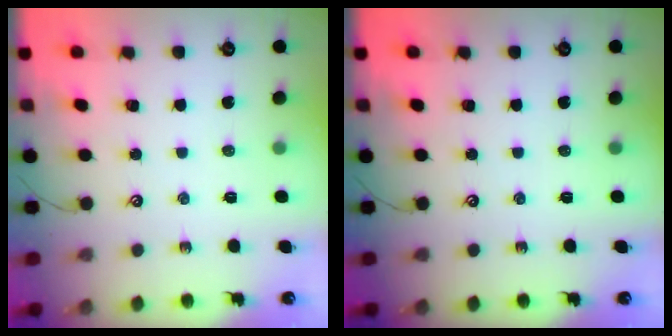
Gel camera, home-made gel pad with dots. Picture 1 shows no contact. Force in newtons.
{"total": 0.0}